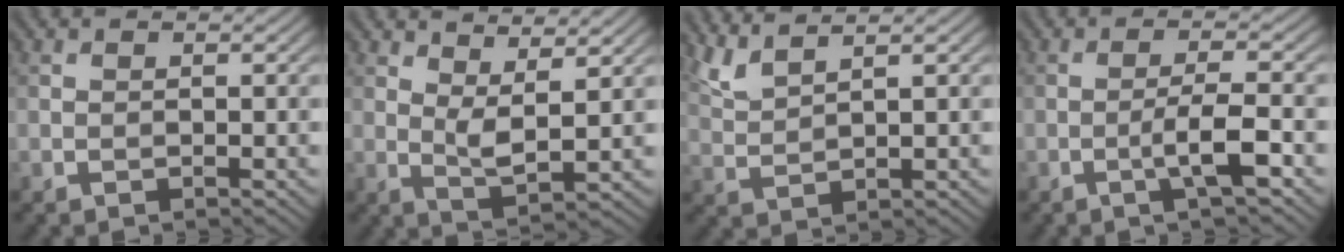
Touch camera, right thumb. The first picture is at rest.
{"total": 4.7, "force": [2.9, 1.2, 3.5], "torque": [-0.076, -0.005, 0.057]}
{"total": 4.2, "force": [3.4, 0.7, 2.4], "torque": [-0.058, 0.007, 0.076]}
{"total": 4.4, "force": [-1.7, 0.3, 4.0], "torque": [-0.070, 0.015, -0.040]}